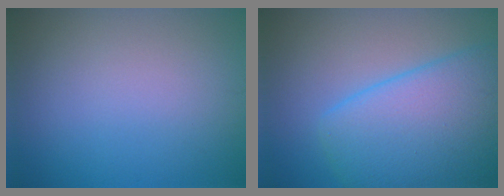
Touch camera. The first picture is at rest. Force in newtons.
{"total": 9.1, "press": 9.1, "slide": 0.3}